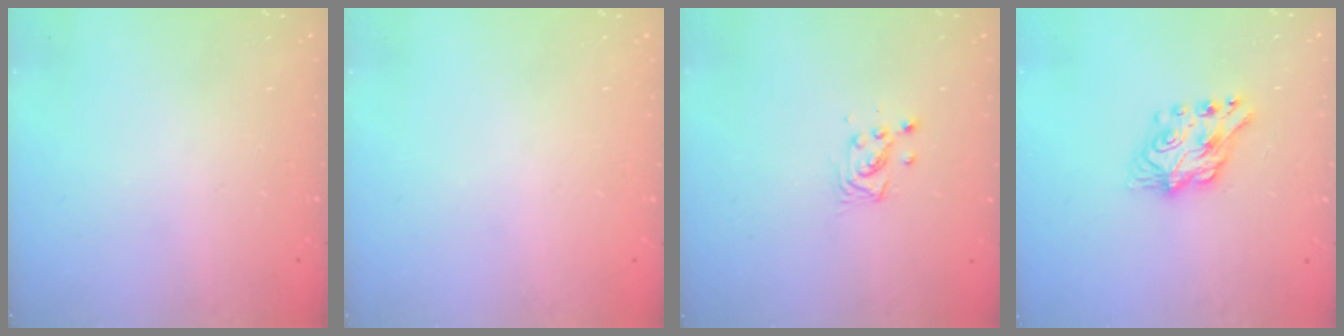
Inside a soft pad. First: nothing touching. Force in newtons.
{"total": 0.0}
{"total": 3.8, "press": 3.8, "slide": 0.5}
{"total": 8.2, "press": 8.2, "slide": 0.7}